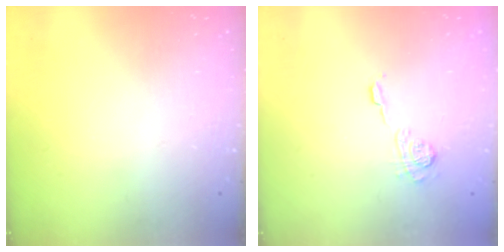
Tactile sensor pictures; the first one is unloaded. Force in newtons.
{"total": 9.5, "press": 9.5, "slide": 0.8}